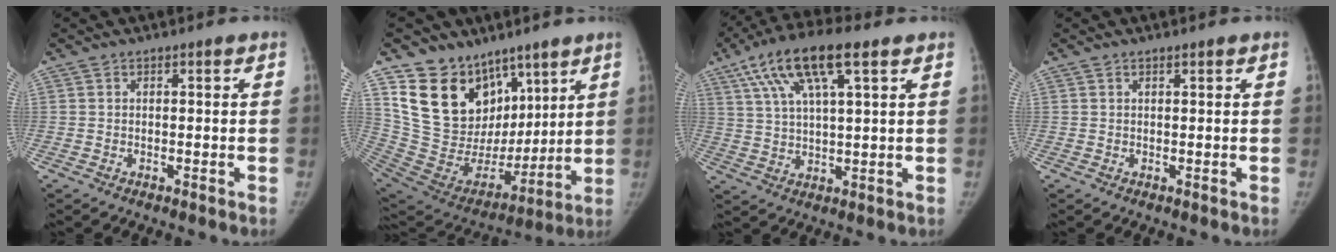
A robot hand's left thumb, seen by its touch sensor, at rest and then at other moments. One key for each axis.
{"total": 20.6, "fx": 11.6, "fy": 14.3, "fz": 9.1, "tx": -0.120, "ty": -0.043, "tz": 0.234}
{"total": 14.5, "fx": 6.9, "fy": 4.3, "fz": 12.0, "tx": -0.228, "ty": 0.007, "tz": 0.124}
{"total": 0.0}